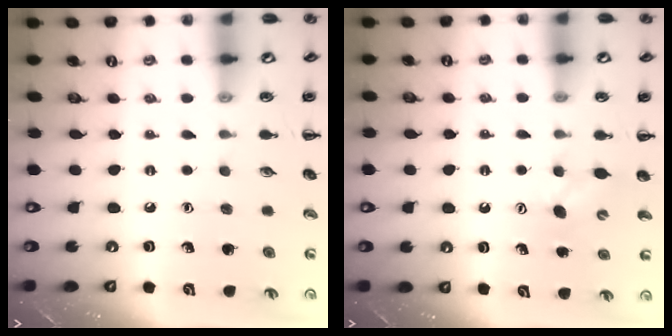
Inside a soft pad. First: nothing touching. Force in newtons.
{"total": 4.7, "press": 4.6, "slide": 1.1}